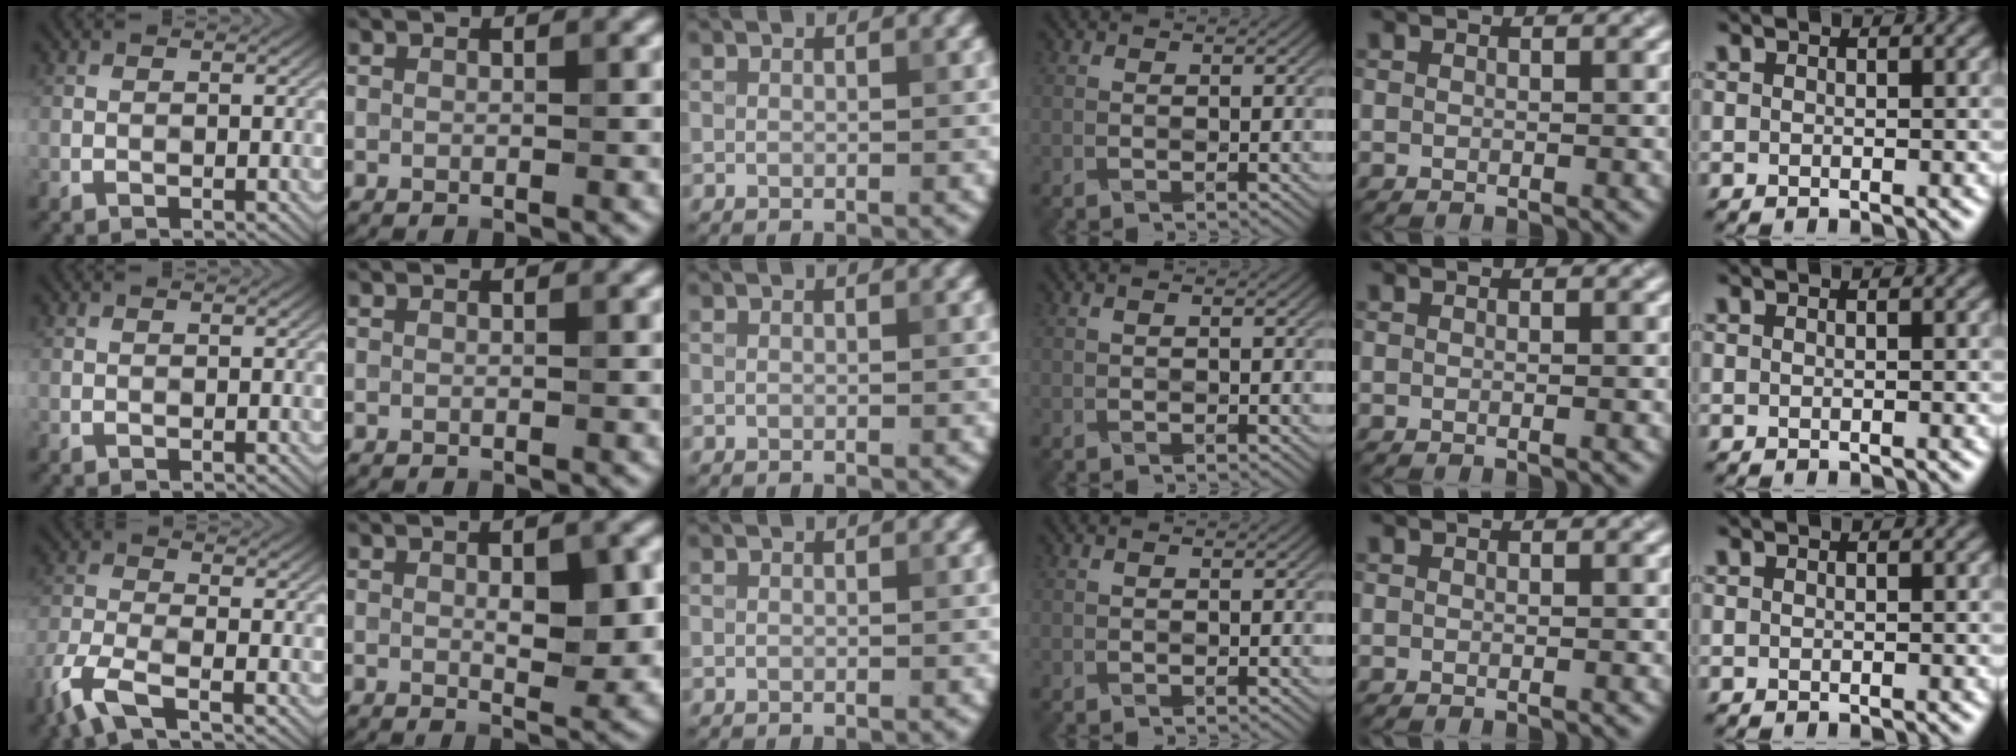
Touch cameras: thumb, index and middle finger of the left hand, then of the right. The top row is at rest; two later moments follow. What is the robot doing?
{"motion": "wrap", "object": "bandana"}